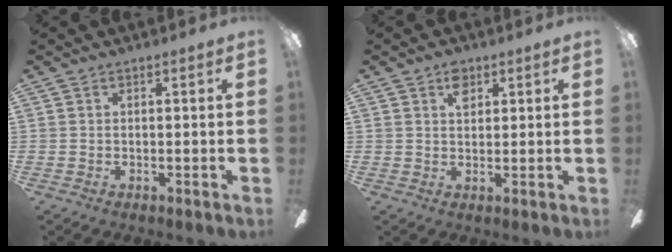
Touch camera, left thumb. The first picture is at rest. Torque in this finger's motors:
{"motor_torque": [0.16, 0.00, 0.11, -0.15, 0.00]}